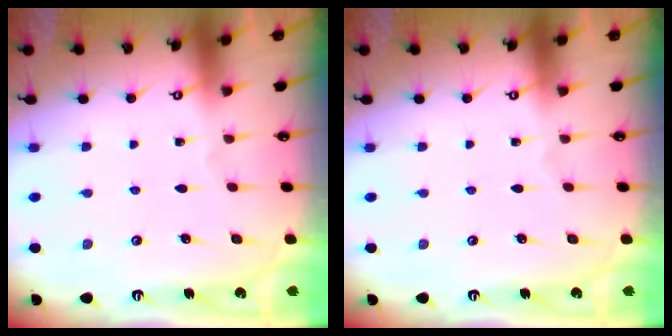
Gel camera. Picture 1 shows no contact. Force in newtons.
{"total": 0.0}